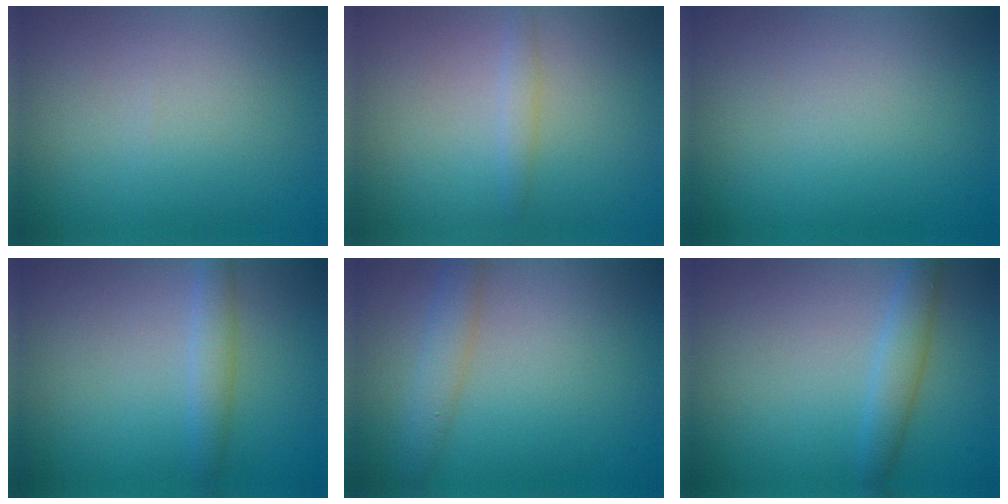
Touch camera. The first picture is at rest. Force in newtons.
{"total": 1.2, "press": 1.2, "slide": 0.1}
{"total": 0.0}
{"total": 1.9, "press": 1.9, "slide": 0.0}
{"total": 2.4, "press": 2.4, "slide": 0.1}
{"total": 2.4, "press": 2.4, "slide": 0.1}